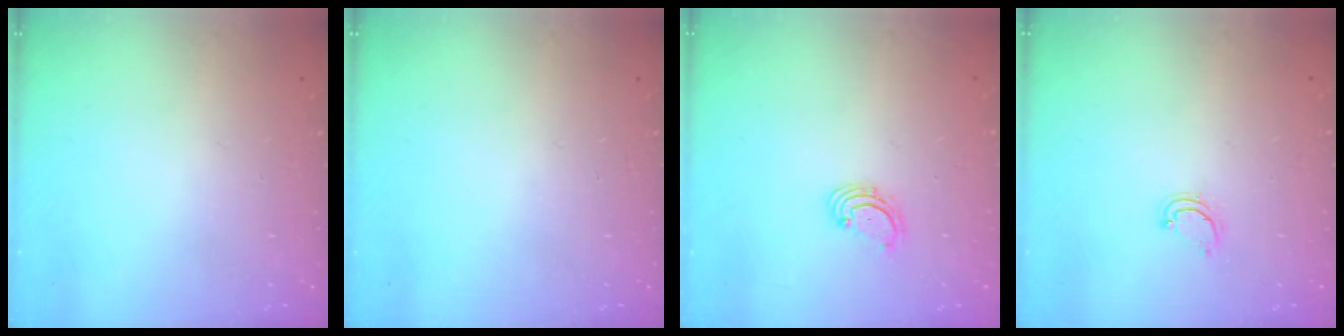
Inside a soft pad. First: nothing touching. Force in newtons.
{"total": 0.0}
{"total": 1.8, "press": 1.7, "slide": 0.6}
{"total": 3.9, "press": 3.9, "slide": 0.4}